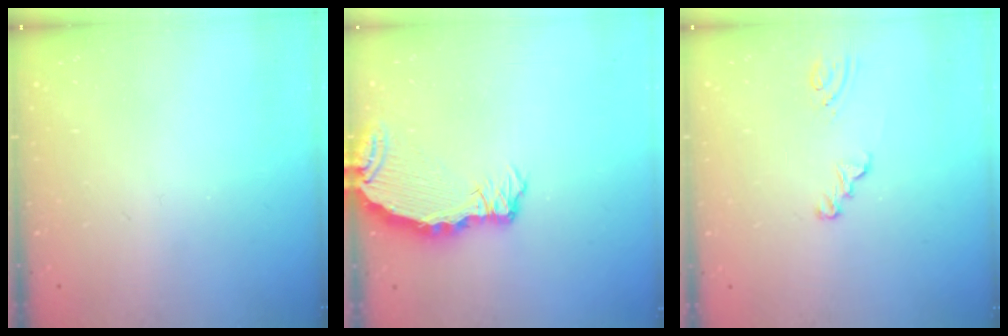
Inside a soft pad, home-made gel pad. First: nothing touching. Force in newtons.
{"total": 6.7, "press": 6.6, "slide": 0.8}
{"total": 2.3, "press": 2.3, "slide": 0.2}